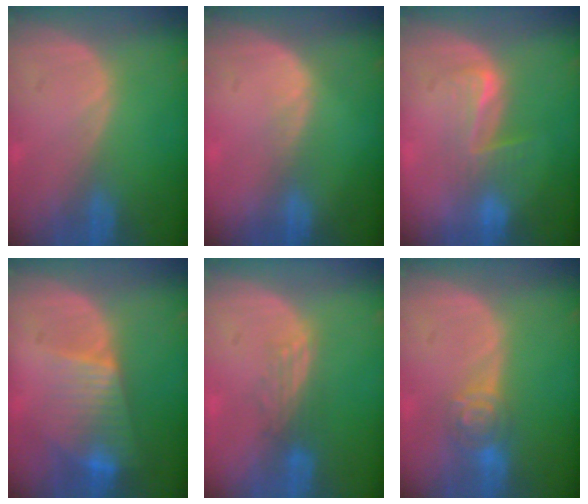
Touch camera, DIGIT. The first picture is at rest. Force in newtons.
{"total": 1.5, "press": 1.0, "slide": 1.1}
{"total": 4.6, "press": 4.4, "slide": 1.4}
{"total": 7.9, "press": 6.8, "slide": 4.0}
{"total": 2.8, "press": 2.6, "slide": 1.2}
{"total": 4.6, "press": 4.2, "slide": 1.9}